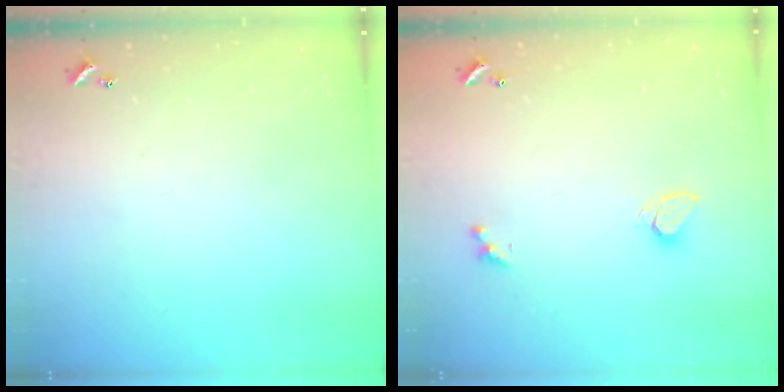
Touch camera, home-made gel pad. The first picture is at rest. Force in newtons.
{"total": 0.9, "press": 0.8, "slide": 0.3}